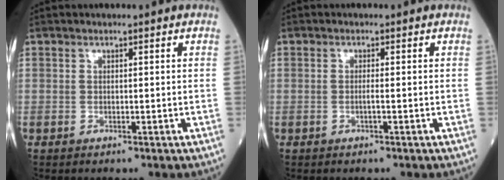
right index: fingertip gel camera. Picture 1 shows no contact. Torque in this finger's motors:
{"motor_torque": [0.00, -0.07, -0.06, -0.01]}